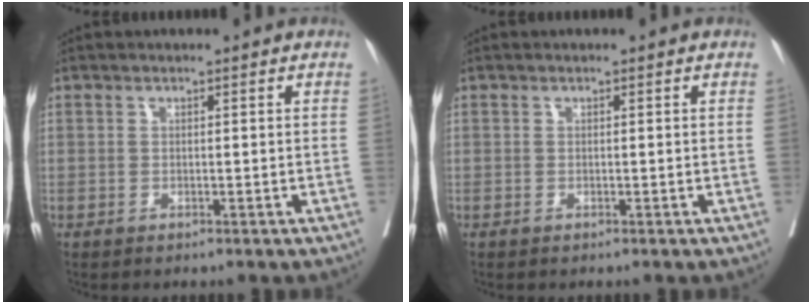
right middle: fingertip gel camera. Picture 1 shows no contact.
{"total": 0.0}